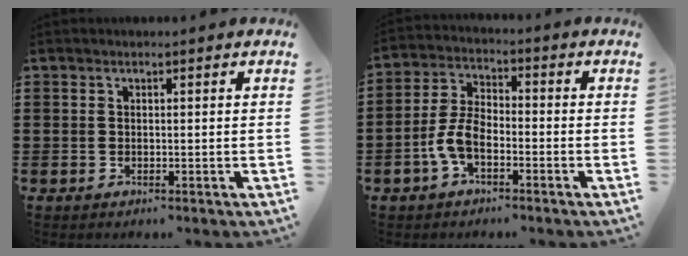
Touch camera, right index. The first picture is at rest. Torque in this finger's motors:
{"motor_torque": [1.61, 0.53, 0.60, 0.19]}